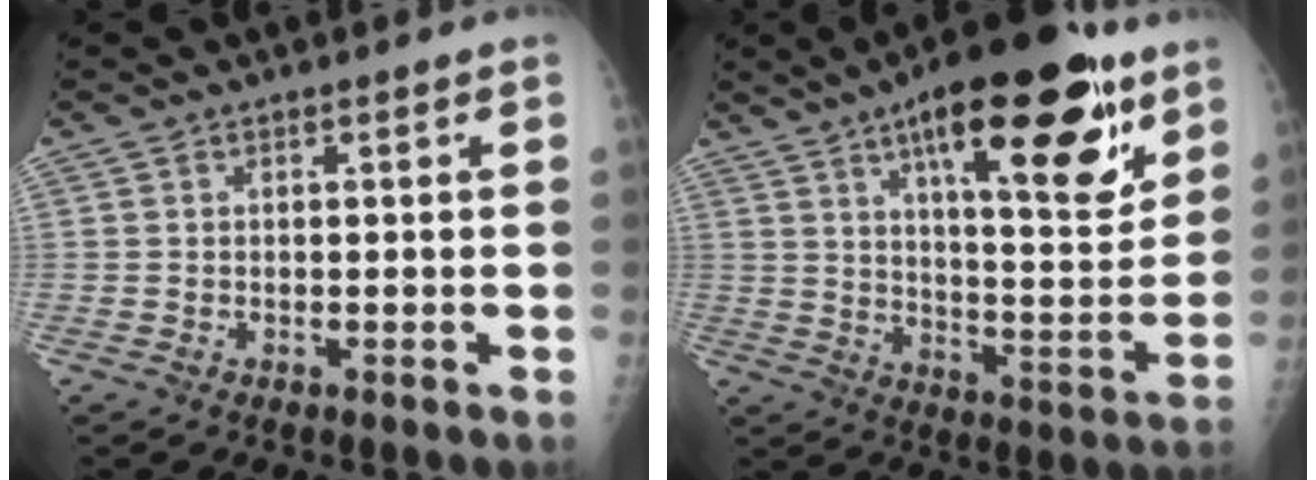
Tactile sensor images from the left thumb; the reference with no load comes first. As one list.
[{"total": 24.2, "force": [13.2, 7.9, 18.8], "torque": [-0.250, -0.051, 0.201]}]